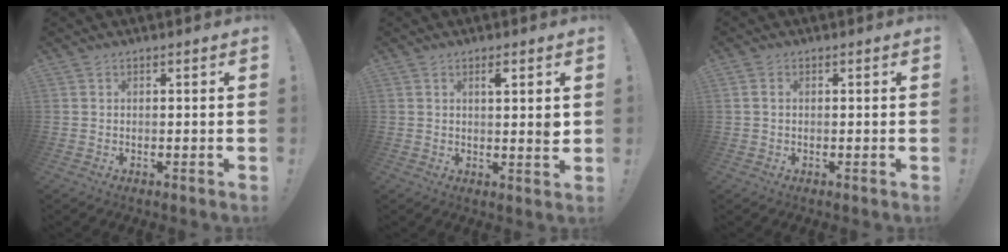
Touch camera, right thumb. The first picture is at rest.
{"total": 3.4, "force": [1.4, 0.4, 3.1], "torque": [-0.038, -0.009, 0.017]}
{"total": 1.4, "force": [0.4, 1.0, 0.8], "torque": [-0.018, 0.005, 0.007]}